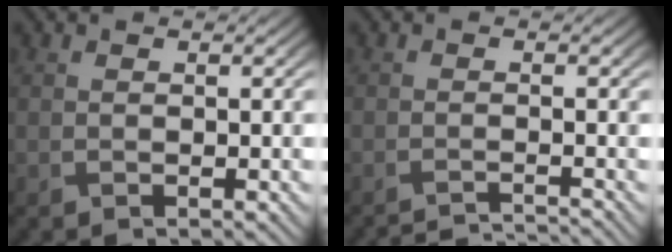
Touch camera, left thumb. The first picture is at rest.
{"total": 3.5, "force": [-3.3, 0.2, 1.2], "torque": [-0.025, 0.008, -0.055]}